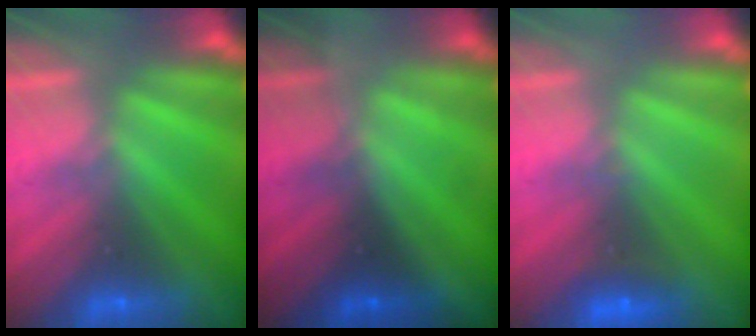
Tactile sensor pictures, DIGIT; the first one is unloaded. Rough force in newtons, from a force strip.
{"total": 1.4}
{"total": 1.8}